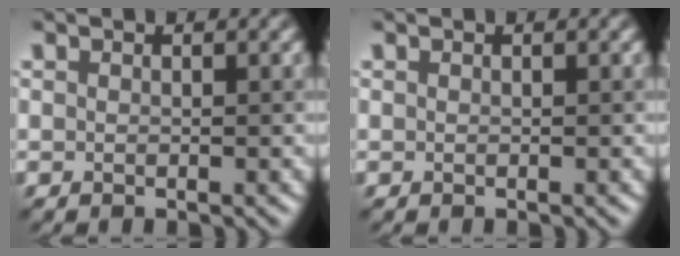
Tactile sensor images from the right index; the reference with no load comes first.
{"total": 0.0}